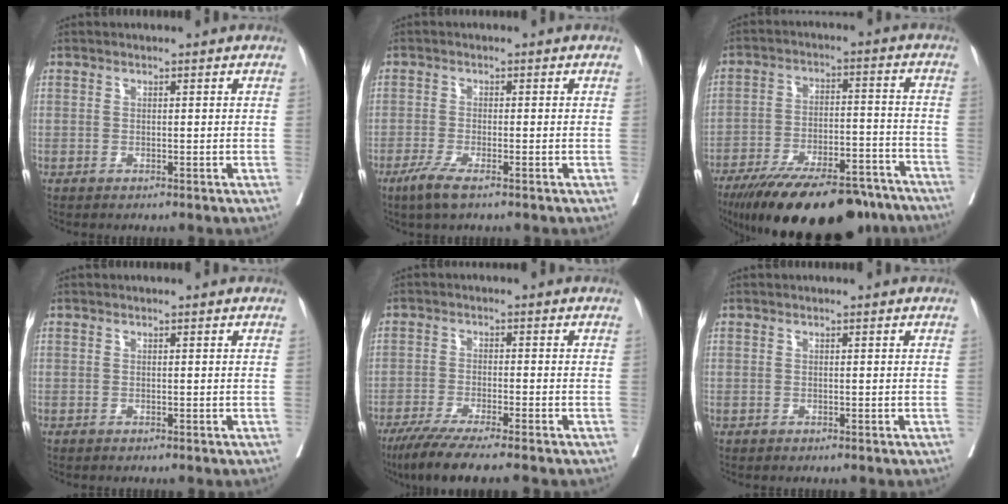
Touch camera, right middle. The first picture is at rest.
{"total": 3.7, "force": [-2.4, 0.3, 2.8], "torque": [-0.065, -0.012, -0.048]}
{"total": 23.6, "force": [-19.3, 6.1, 12.2], "torque": [-0.178, -0.012, -0.287]}
{"total": 0.0}
{"total": 9.1, "force": [-7.3, -0.4, 5.4], "torque": [-0.084, -0.026, -0.120]}
{"total": 0.0}